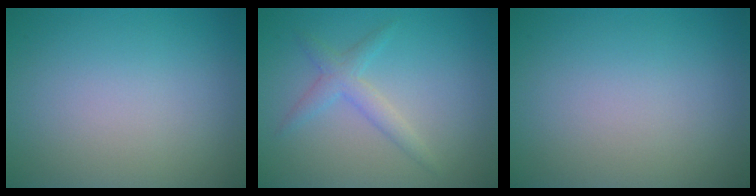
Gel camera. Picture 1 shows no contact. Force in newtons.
{"total": 1.3, "press": 1.3, "slide": 0.1}
{"total": 0.0}